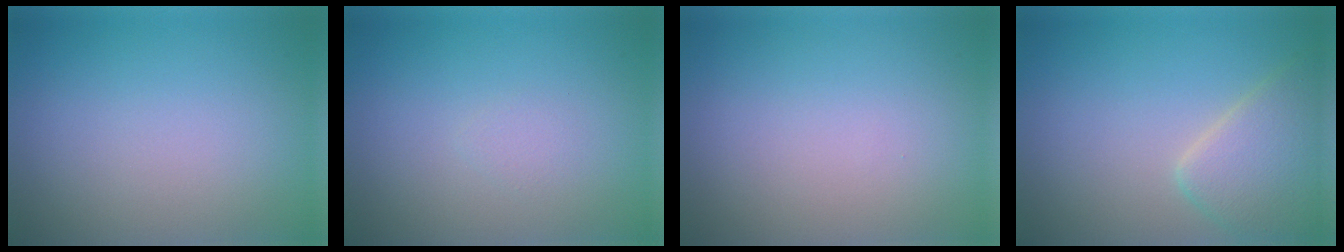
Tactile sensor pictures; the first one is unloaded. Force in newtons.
{"total": 0.7, "press": 0.7, "slide": 0.0}
{"total": 0.0}
{"total": 4.7, "press": 4.7, "slide": 0.1}